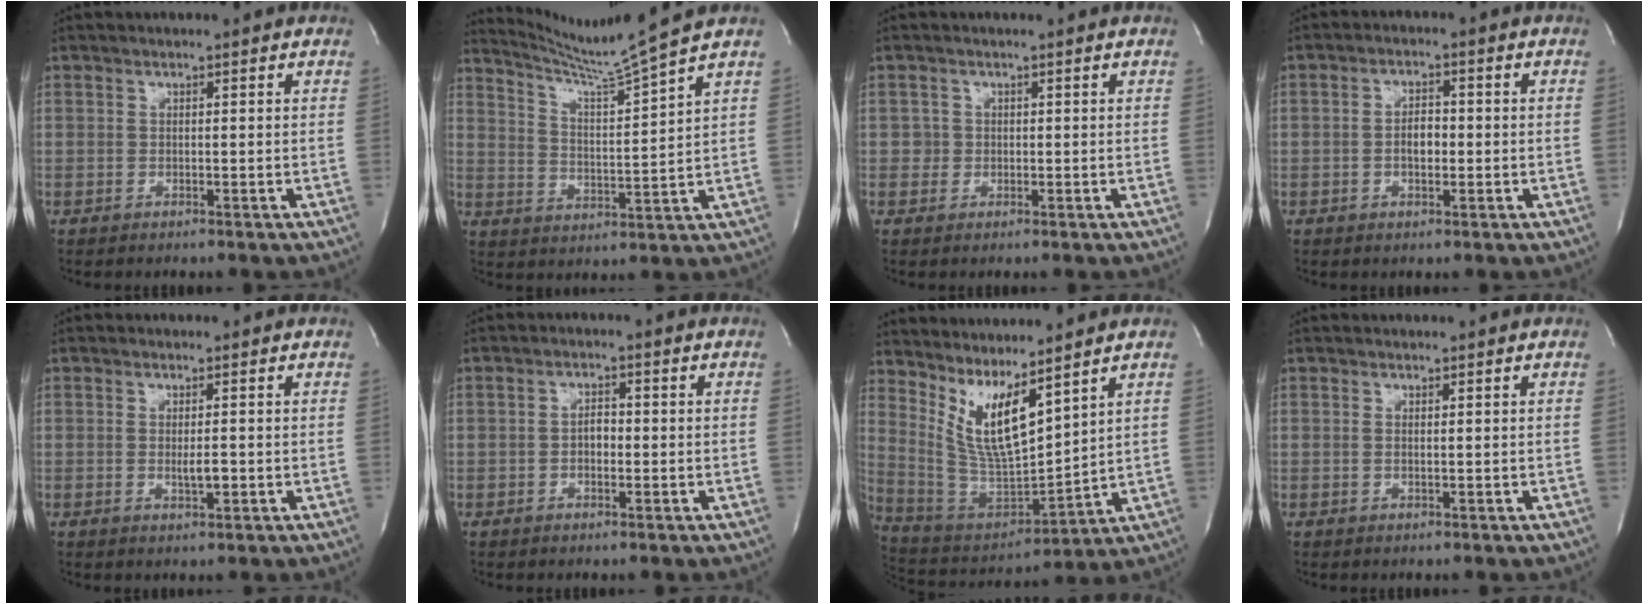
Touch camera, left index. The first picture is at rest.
{"total": 9.8, "force": [8.8, -3.6, 2.5], "torque": [-0.056, -0.046, 0.152]}
{"total": 1.2, "force": [0.2, 1.2, -0.1], "torque": [0.011, 0.004, 0.000]}
{"total": 3.4, "force": [-0.5, 1.6, 3.0], "torque": [-0.053, 0.005, -0.009]}
{"total": 2.2, "force": [-0.3, 0.6, 2.1], "torque": [-0.041, -0.002, -0.004]}
{"total": 2.5, "force": [-0.5, 1.3, 2.1], "torque": [-0.034, 0.005, -0.007]}
{"total": 10.2, "force": [6.4, 1.5, 7.7], "torque": [-0.168, -0.020, 0.144]}
{"total": 0.7, "force": [0.1, 0.0, 0.7], "torque": [-0.017, -0.002, 0.004]}